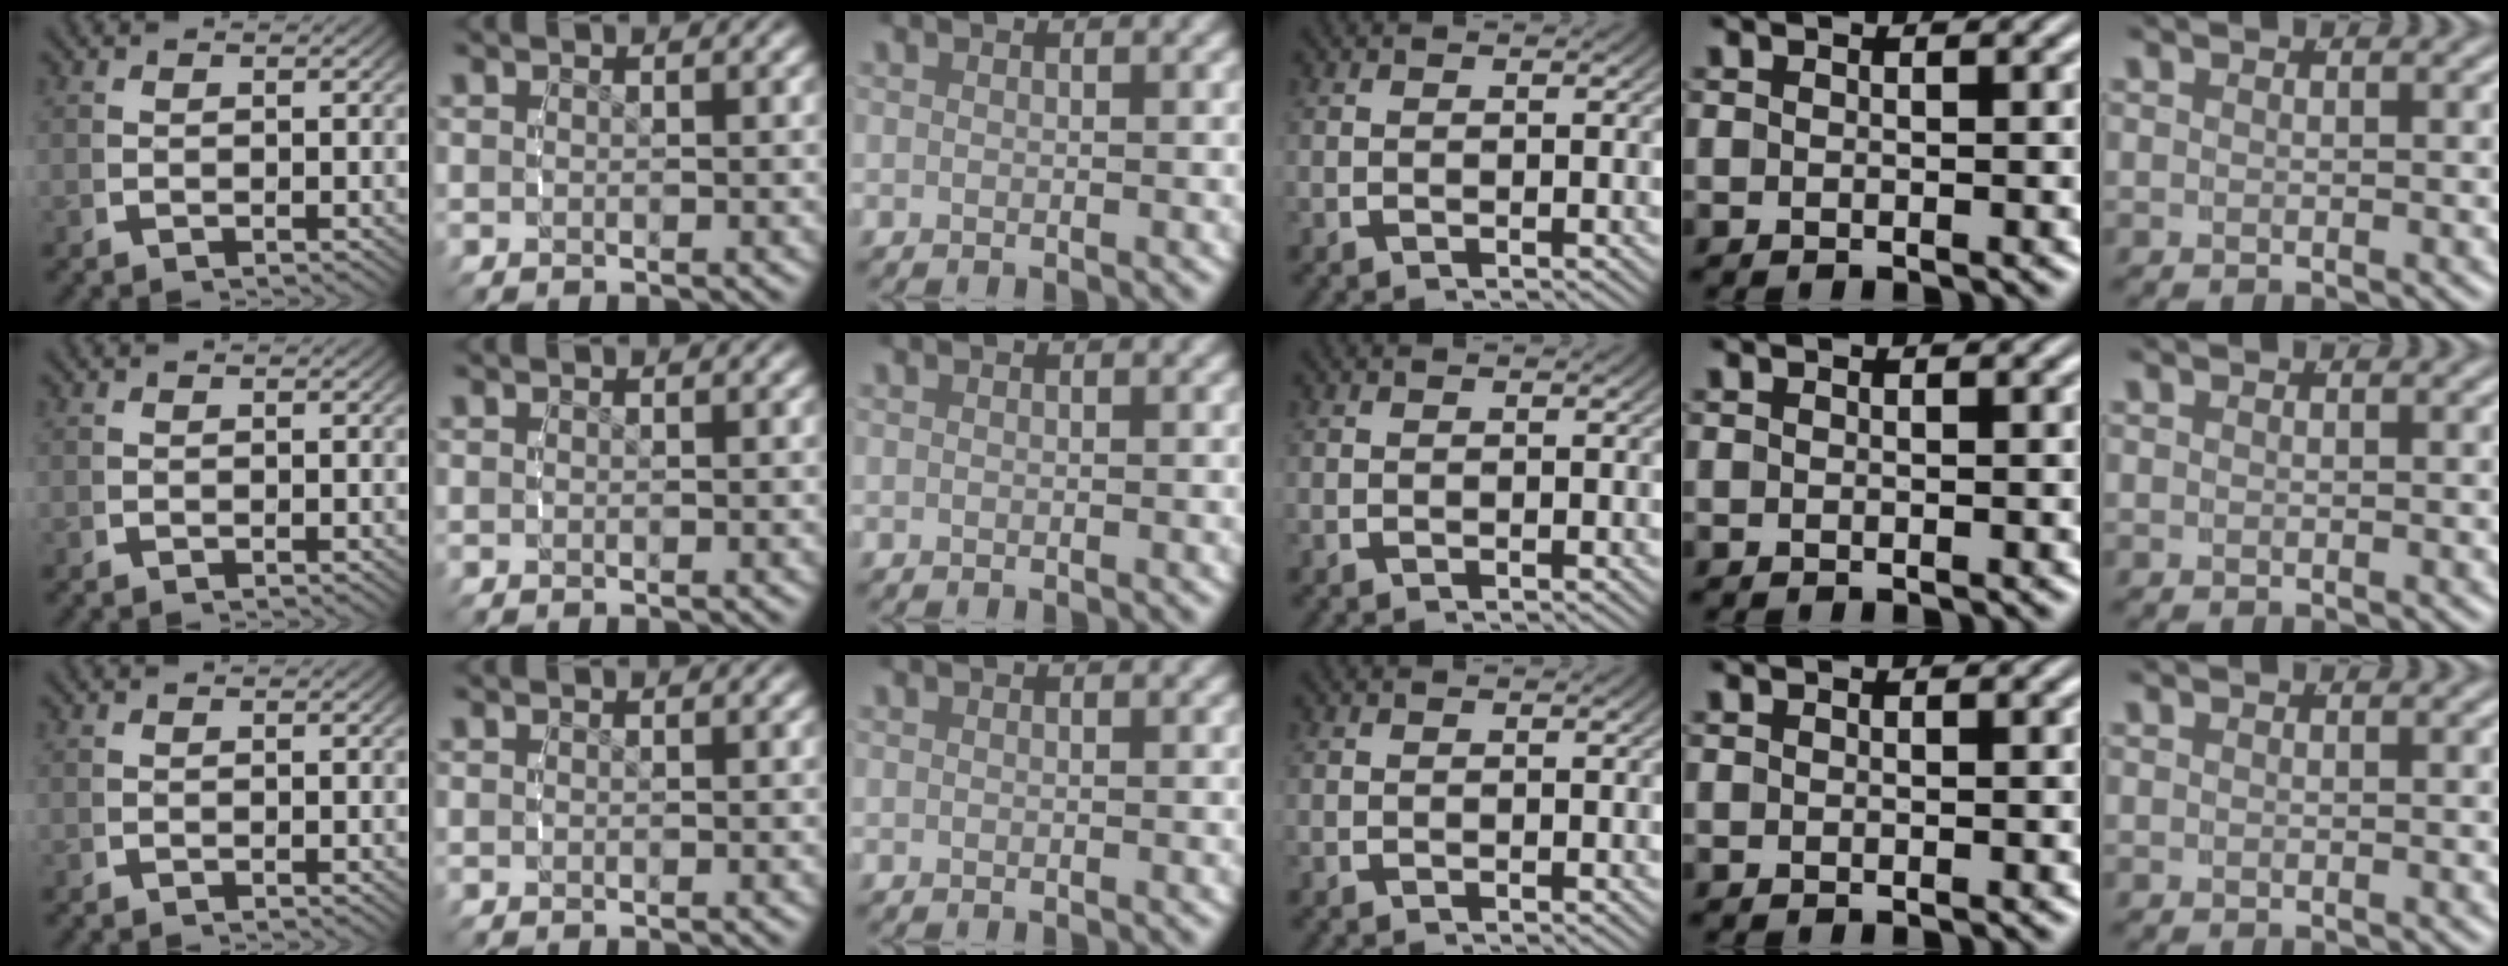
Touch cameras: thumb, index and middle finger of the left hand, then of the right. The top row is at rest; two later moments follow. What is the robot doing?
{"motion": "reach", "object": "measuring cup"}